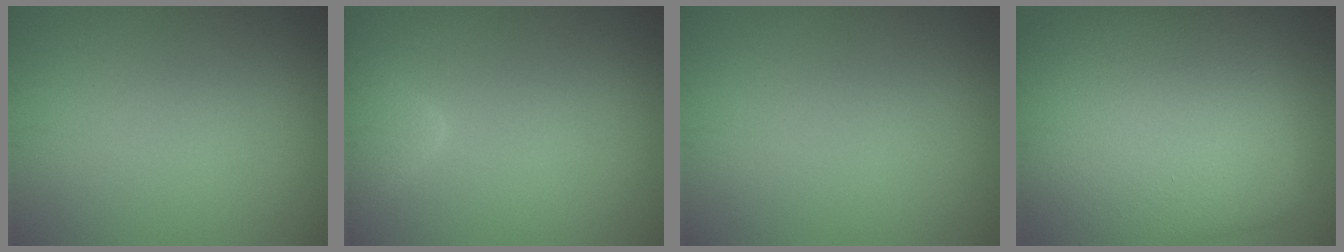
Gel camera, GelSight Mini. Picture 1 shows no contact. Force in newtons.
{"total": 2.5, "press": 2.5, "slide": 0.2}
{"total": 0.0}
{"total": 16.4, "press": 16.4, "slide": 0.5}